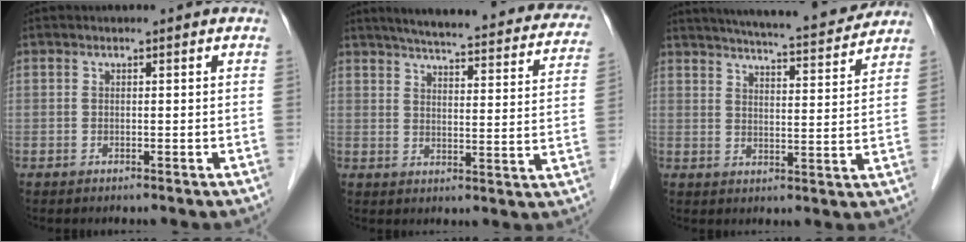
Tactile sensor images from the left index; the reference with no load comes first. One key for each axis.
{"total": 27.3, "fx": 24.2, "fy": 4.5, "fz": 11.8, "tx": -0.166, "ty": -0.035, "tz": 0.283}
{"total": 15.9, "fx": 14.5, "fy": 1.0, "fz": 6.4, "tx": -0.102, "ty": -0.007, "tz": 0.195}